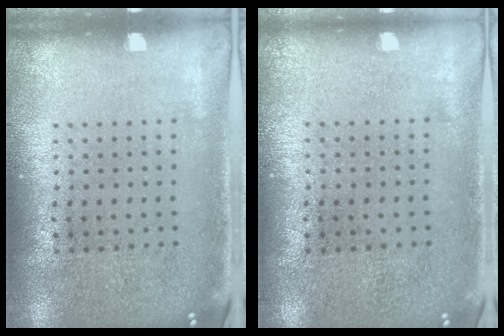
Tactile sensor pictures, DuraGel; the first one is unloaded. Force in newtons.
{"total": 0.0}